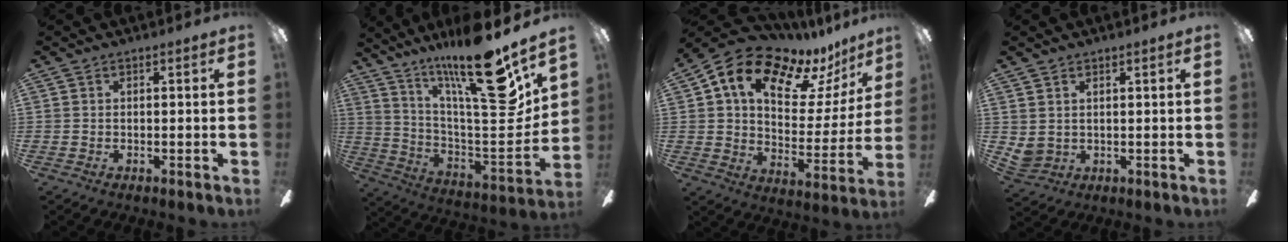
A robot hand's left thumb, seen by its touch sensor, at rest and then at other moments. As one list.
[{"total": 24.3, "force": [16.6, 4.7, 17.1], "torque": [-0.260, -0.114, 0.266]}, {"total": 15.7, "force": [11.3, 7.6, 7.8], "torque": [-0.139, -0.080, 0.193]}, {"total": 3.7, "force": [2.4, 2.8, 0.6], "torque": [-0.028, -0.011, 0.046]}]